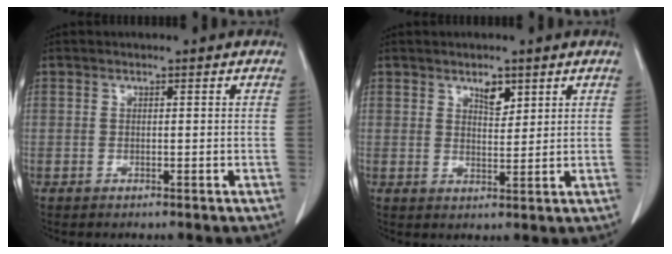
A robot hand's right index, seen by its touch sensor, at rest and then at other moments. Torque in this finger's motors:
{"motor_torque": [0.06, 0.06, 0.06, 0.03]}